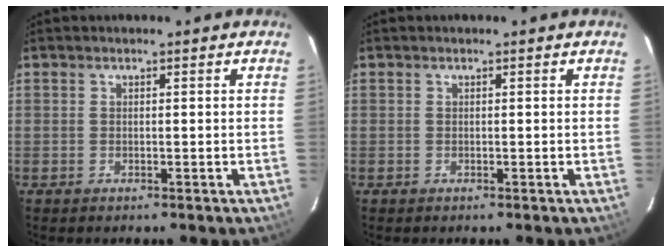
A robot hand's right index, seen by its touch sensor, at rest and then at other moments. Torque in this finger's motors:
{"motor_torque": [0.00, 0.00, 0.00, 0.00]}